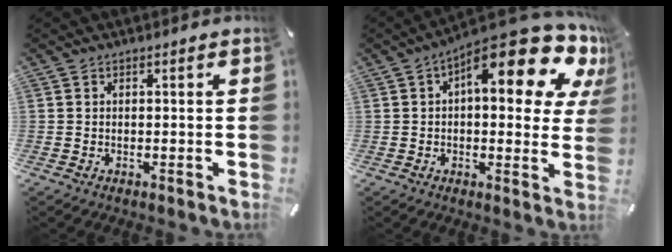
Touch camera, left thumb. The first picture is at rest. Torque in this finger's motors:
{"motor_torque": [2.10, 2.14, 1.52, -1.25, 0.37]}